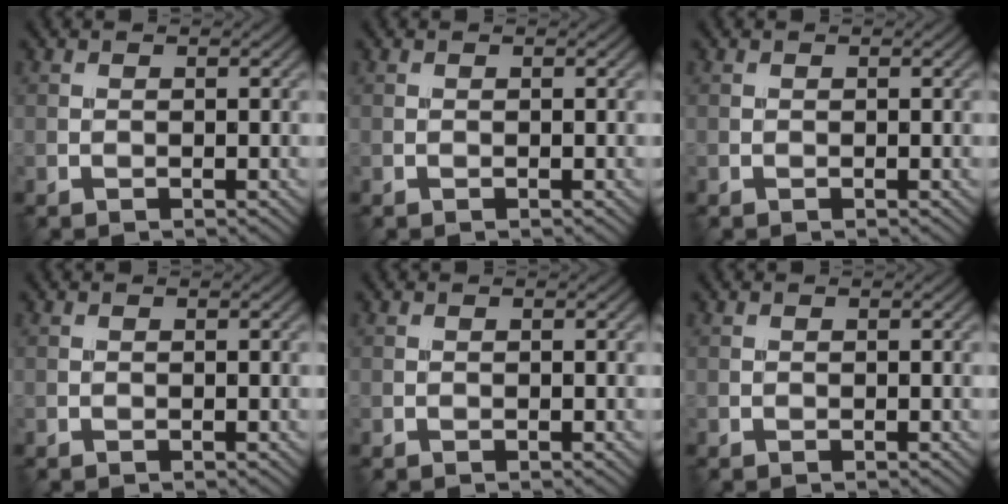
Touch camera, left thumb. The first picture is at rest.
{"total": 0.0}
{"total": 0.0}
{"total": 0.0}
{"total": 0.0}
{"total": 0.0}